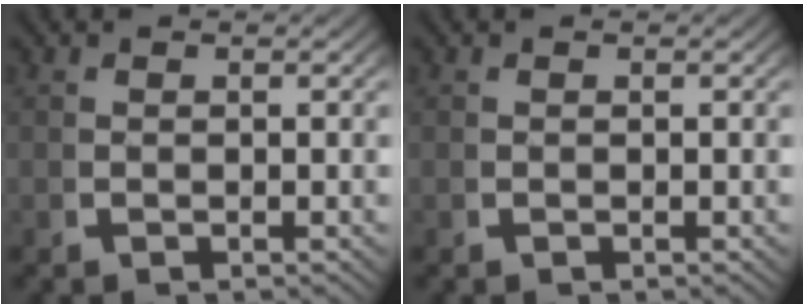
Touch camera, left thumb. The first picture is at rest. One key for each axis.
{"total": 0.0}